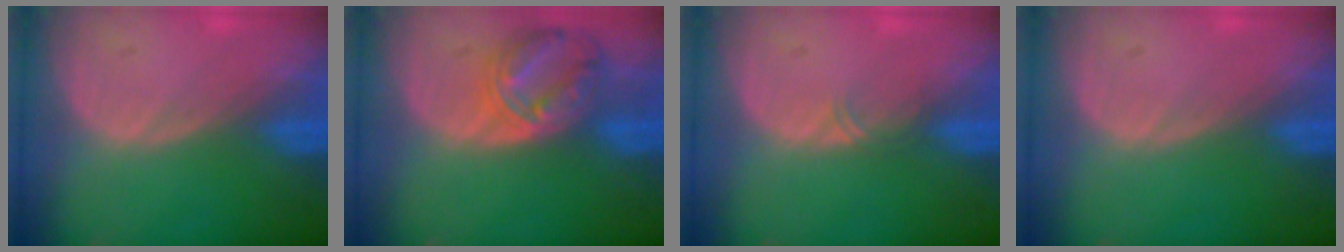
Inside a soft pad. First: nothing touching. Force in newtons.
{"total": 8.1, "press": 7.1, "slide": 4.0}
{"total": 1.1, "press": 1.0, "slide": 0.6}
{"total": 0.0}